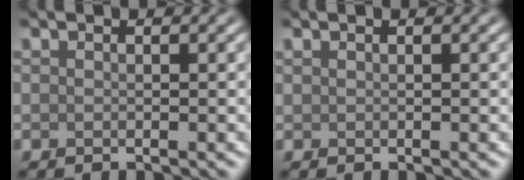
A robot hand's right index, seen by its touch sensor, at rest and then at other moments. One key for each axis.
{"total": 0.0}